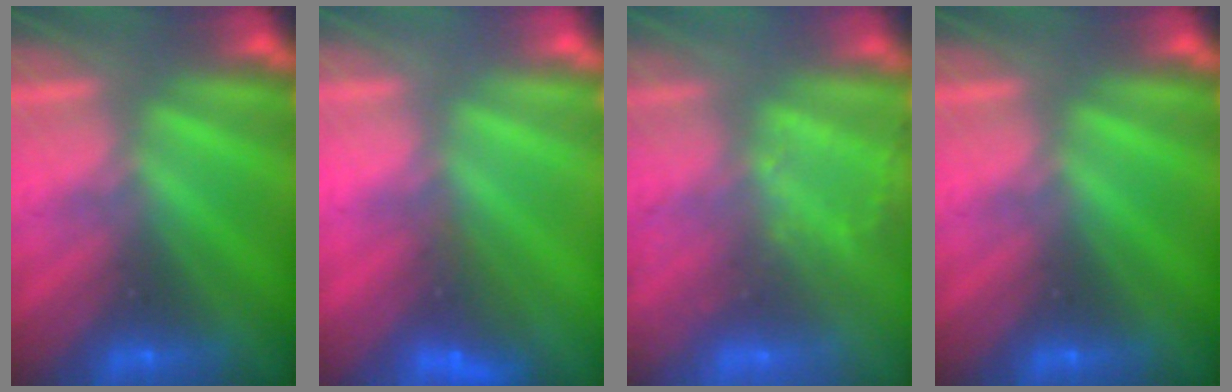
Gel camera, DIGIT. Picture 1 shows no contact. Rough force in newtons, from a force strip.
{"total": 4.1}
{"total": 2.8}
{"total": 0.0}